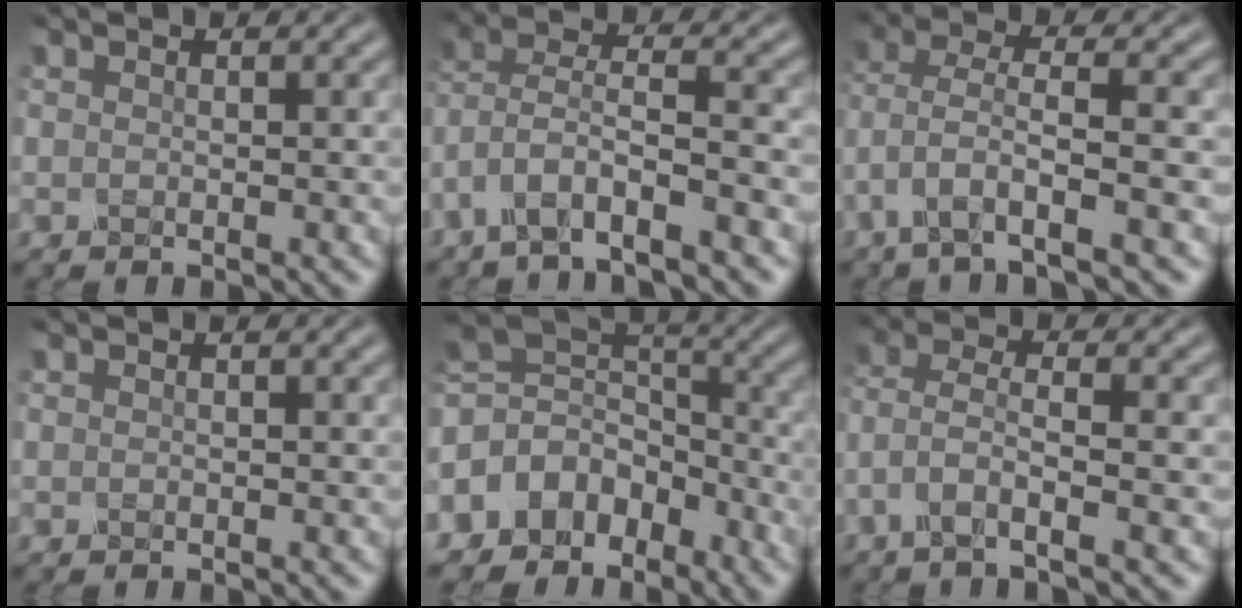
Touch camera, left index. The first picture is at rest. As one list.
[{"total": 5.4, "force": [-3.5, 1.5, 3.9], "torque": [-0.076, 0.001, -0.075]}, {"total": 5.0, "force": [-2.3, 1.2, 4.2], "torque": [-0.088, 0.001, -0.049]}, {"total": 0.0}, {"total": 8.0, "force": [-4.7, 5.7, 2.9], "torque": [-0.056, 0.014, -0.100]}, {"total": 3.6, "force": [-1.8, 0.7, 3.0], "torque": [-0.066, 0.004, -0.046]}]